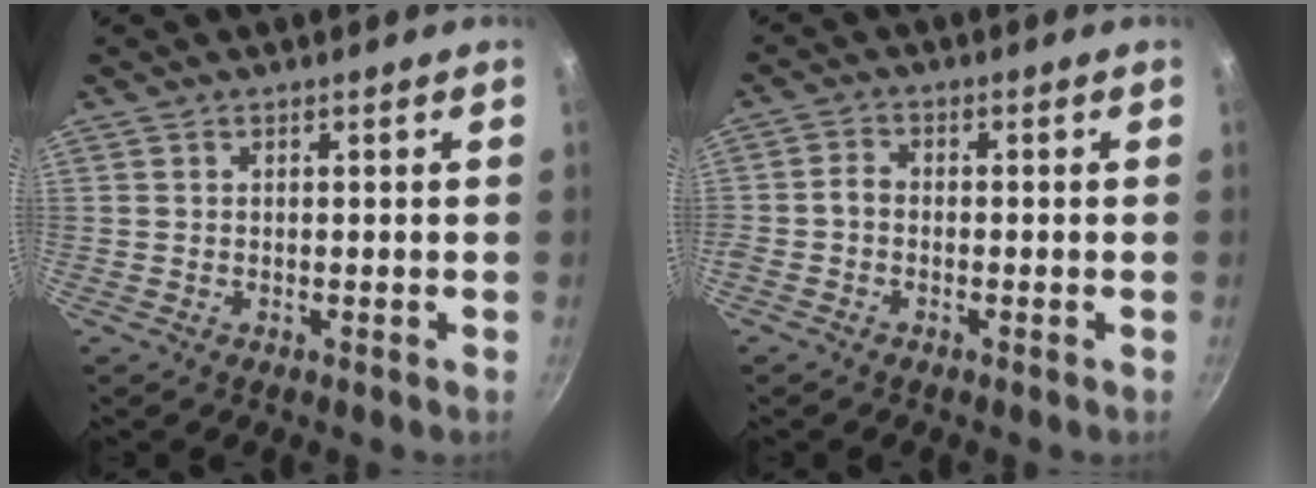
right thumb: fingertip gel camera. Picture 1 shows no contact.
{"total": 2.3, "force": [-0.9, 1.7, 1.3], "torque": [-0.027, 0.016, -0.026]}